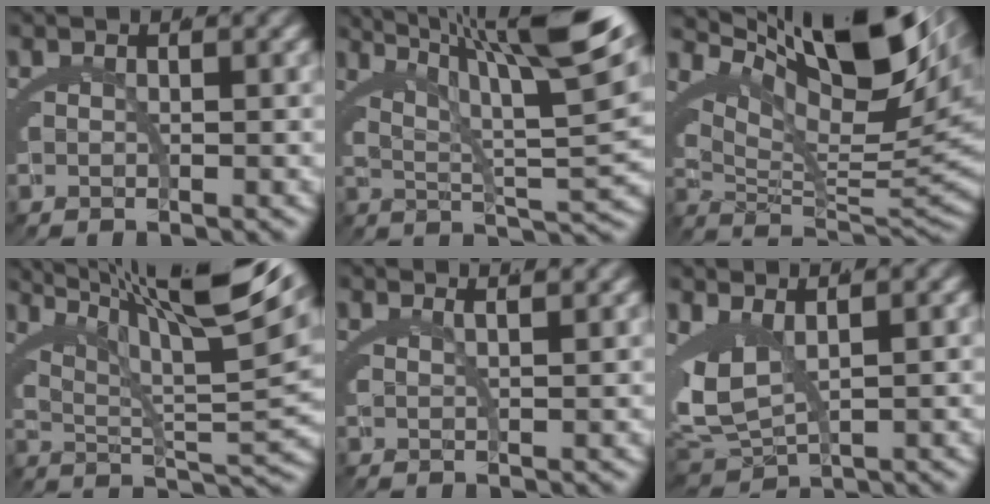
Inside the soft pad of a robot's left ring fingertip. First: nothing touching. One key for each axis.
{"total": 9.9, "fx": 4.9, "fy": 2.5, "fz": 8.3, "tx": -0.095, "ty": 0.010, "tz": 0.068}
{"total": 14.7, "fx": 6.1, "fy": 6.0, "fz": 12.0, "tx": -0.174, "ty": 0.013, "tz": 0.092}
{"total": 11.3, "fx": 5.7, "fy": 2.8, "fz": 9.3, "tx": -0.119, "ty": 0.010, "tz": 0.086}
{"total": 2.0, "fx": 1.5, "fy": -0.6, "fz": 1.1, "tx": -0.014, "ty": 0.001, "tz": 0.023}
{"total": 6.0, "fx": 0.6, "fy": 4.7, "fz": 3.7, "tx": -0.112, "ty": -0.024, "tz": 0.024}